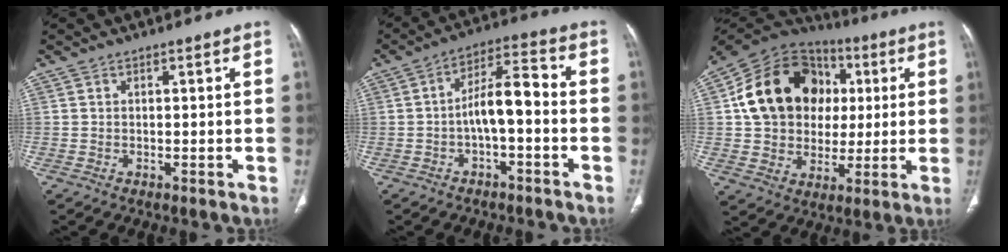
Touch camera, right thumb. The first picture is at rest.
{"total": 8.2, "force": [-1.8, 3.2, 7.4], "torque": [-0.124, 0.046, -0.035]}
{"total": 21.2, "force": [3.6, 17.2, 11.8], "torque": [-0.180, 0.029, 0.067]}